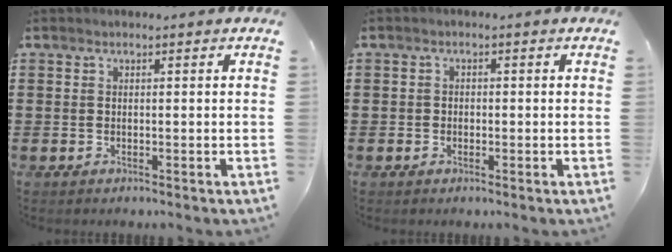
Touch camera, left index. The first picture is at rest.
{"total": 1.0, "force": [-0.5, 0.9, 0.3], "torque": [-0.009, 0.003, -0.011]}